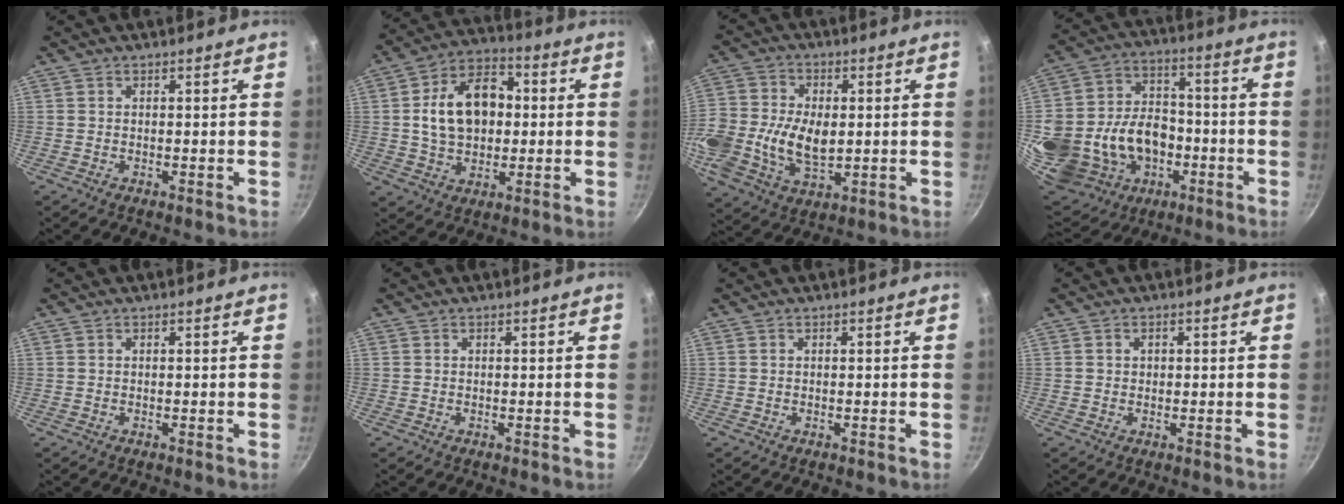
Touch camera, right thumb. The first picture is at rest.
{"total": 15.3, "force": [1.2, 10.8, 10.9], "torque": [-0.152, 0.022, 0.013]}
{"total": 18.5, "force": [-0.8, 12.7, 13.4], "torque": [-0.293, 0.022, -0.014]}
{"total": 27.6, "force": [-5.2, 21.2, 16.8], "torque": [-0.343, 0.049, -0.060]}
{"total": 0.0}
{"total": 0.0}
{"total": 0.0}
{"total": 1.1, "force": [0.2, 1.0, 0.5], "torque": [-0.004, 0.004, 0.002]}